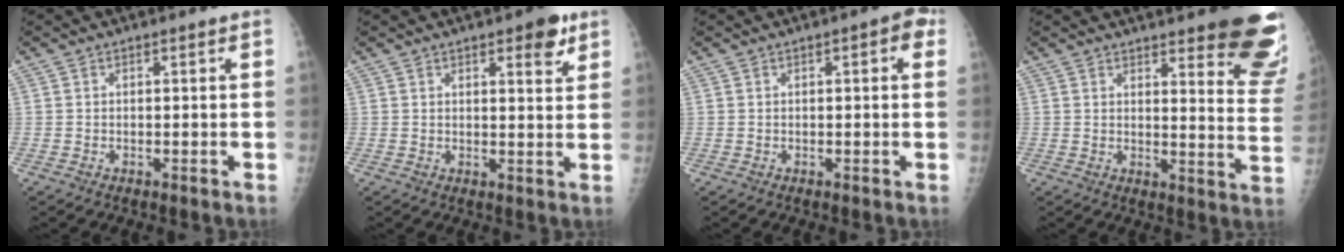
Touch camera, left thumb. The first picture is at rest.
{"total": 5.3, "force": [3.2, 2.0, 3.8], "torque": [-0.030, -0.015, 0.036]}
{"total": 3.5, "force": [1.1, 1.2, 3.1], "torque": [-0.034, 0.006, 0.008]}
{"total": 18.6, "force": [13.1, 4.3, 12.5], "torque": [-0.123, -0.082, 0.145]}